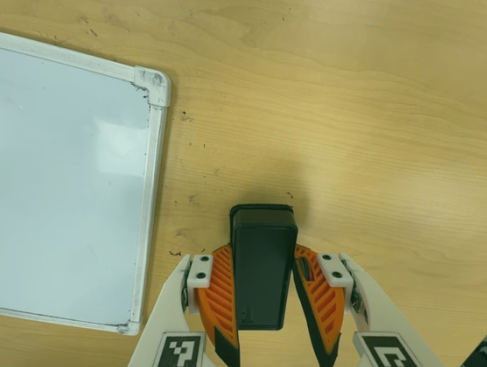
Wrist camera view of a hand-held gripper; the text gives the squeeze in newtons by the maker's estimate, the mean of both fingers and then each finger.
{"total": 5.1, "left": 4.3, "right": 5.8}